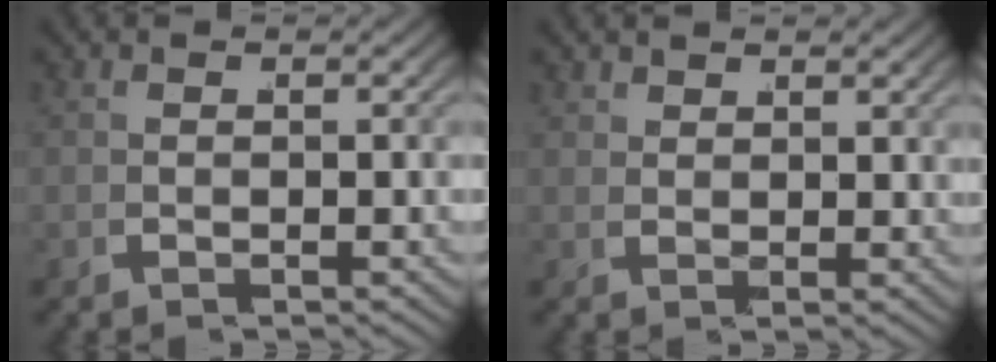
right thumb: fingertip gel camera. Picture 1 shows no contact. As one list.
[{"total": 1.9, "force": [1.8, 0.2, 0.0], "torque": [0.005, -0.001, 0.036]}]